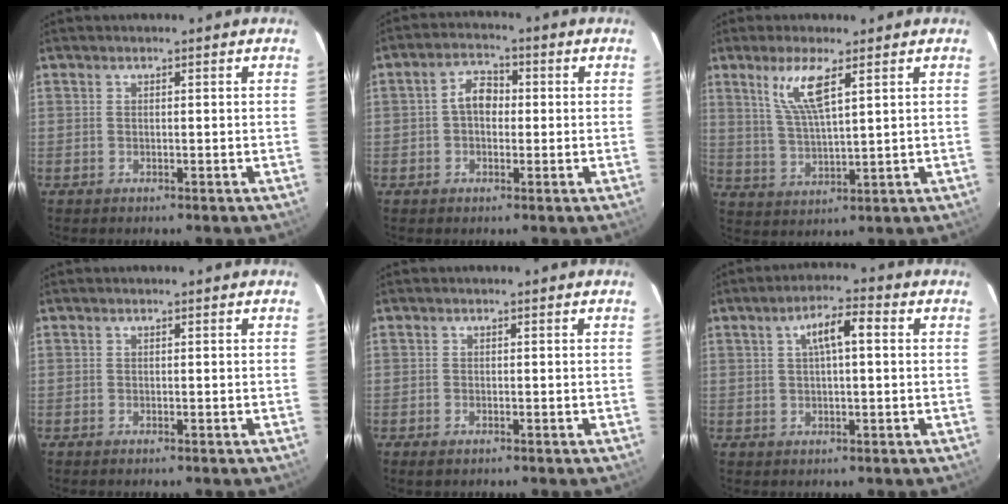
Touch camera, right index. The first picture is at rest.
{"total": 4.7, "force": [0.0, 3.3, 3.3], "torque": [-0.060, 0.018, -0.002]}
{"total": 7.5, "force": [3.8, 1.1, 6.4], "torque": [-0.131, -0.007, 0.082]}
{"total": 0.0}
{"total": 1.2, "force": [-0.8, 0.6, 0.6], "torque": [-0.012, -0.004, -0.016]}
{"total": 5.7, "force": [1.3, 1.5, 5.4], "torque": [-0.096, 0.015, 0.026]}